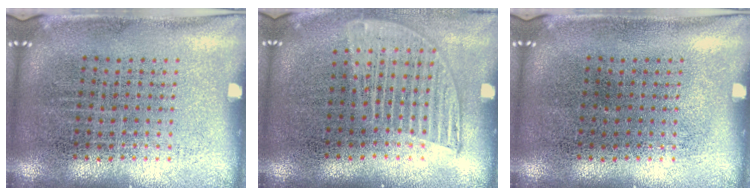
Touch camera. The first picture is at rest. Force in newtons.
{"total": 1.3, "press": 1.1, "slide": 0.6}
{"total": 0.0}